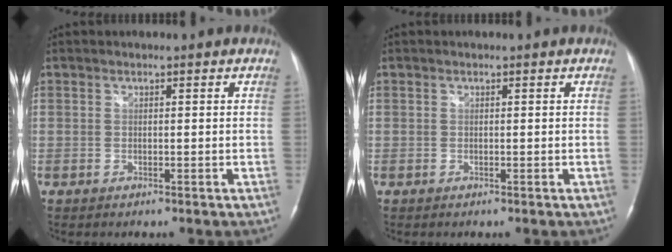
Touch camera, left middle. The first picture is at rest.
{"total": 0.0}